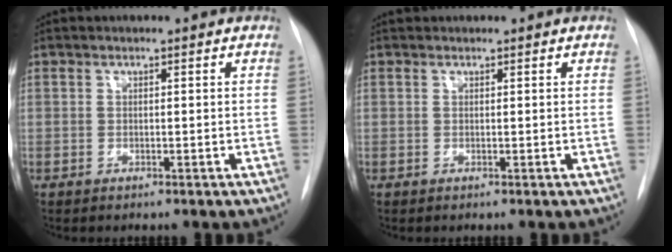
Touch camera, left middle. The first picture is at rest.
{"total": 0.7, "force": [0.7, 0.2, -0.1], "torque": [-0.007, 0.016, 0.014]}